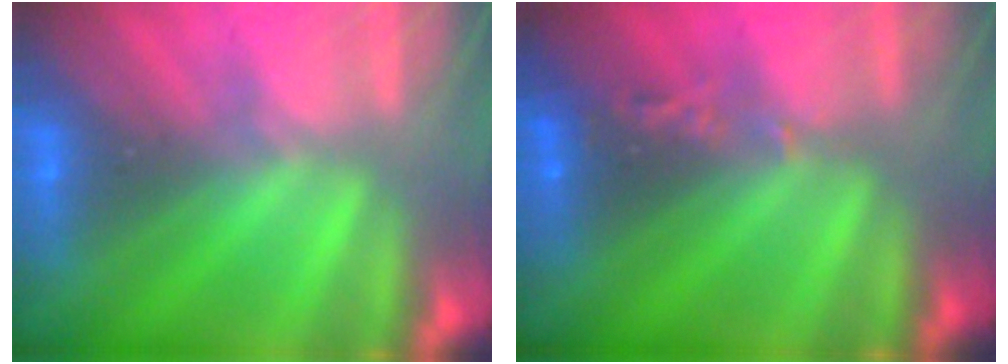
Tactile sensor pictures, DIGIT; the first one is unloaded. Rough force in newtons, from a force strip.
{"total": 2.5}